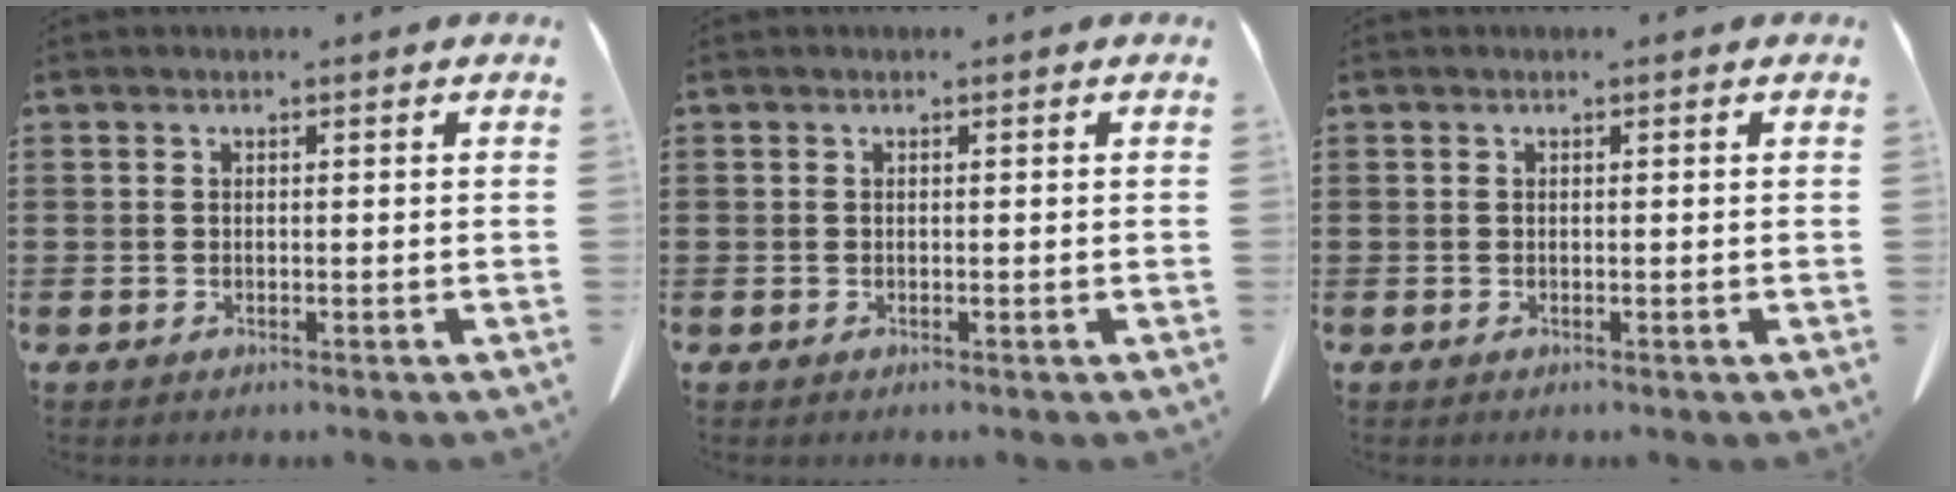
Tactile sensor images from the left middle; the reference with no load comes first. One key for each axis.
{"total": 0.0}
{"total": 0.0}